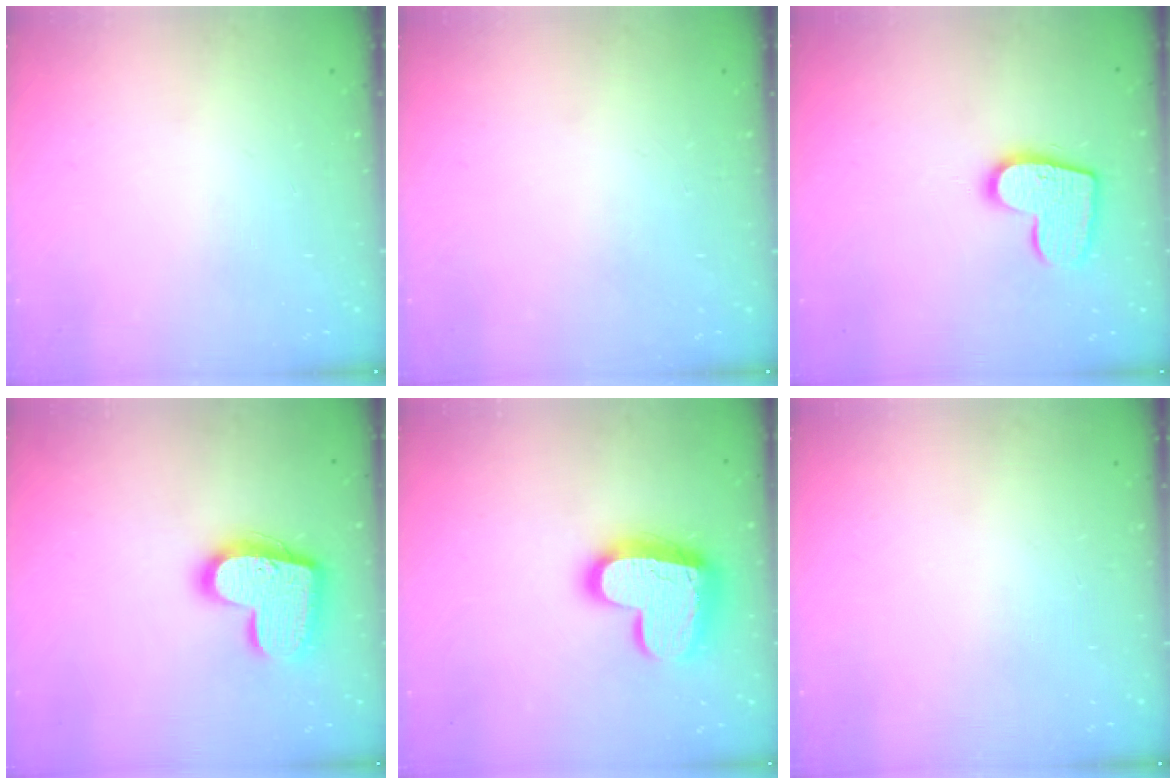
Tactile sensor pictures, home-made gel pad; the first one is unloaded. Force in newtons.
{"total": 0.0}
{"total": 13.5, "press": 13.5, "slide": 0.8}
{"total": 17.8, "press": 17.8, "slide": 1.2}
{"total": 17.7, "press": 17.7, "slide": 1.0}
{"total": 0.0}